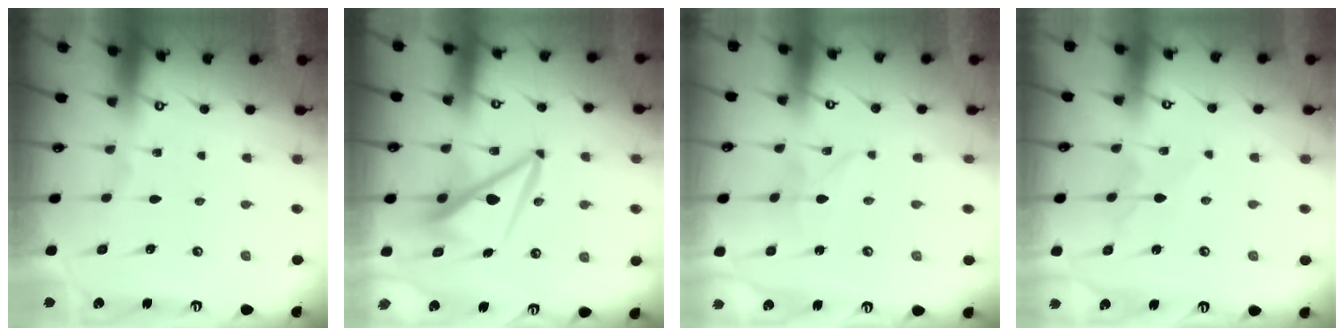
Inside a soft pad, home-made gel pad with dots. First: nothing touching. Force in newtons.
{"total": 9.7, "press": 9.5, "slide": 1.6}
{"total": 2.3, "press": 2.3, "slide": 0.0}
{"total": 3.9, "press": 3.9, "slide": 0.4}